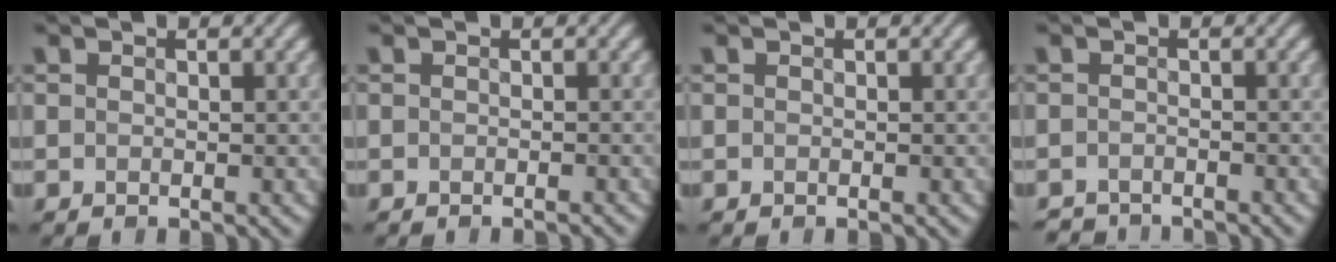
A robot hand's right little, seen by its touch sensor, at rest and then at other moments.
{"total": 0.9, "force": [-0.9, 0.0, 0.1], "torque": [0.001, -0.001, -0.013]}
{"total": 0.0}
{"total": 2.3, "force": [-2.3, 0.3, 0.0], "torque": [0.003, -0.001, -0.045]}